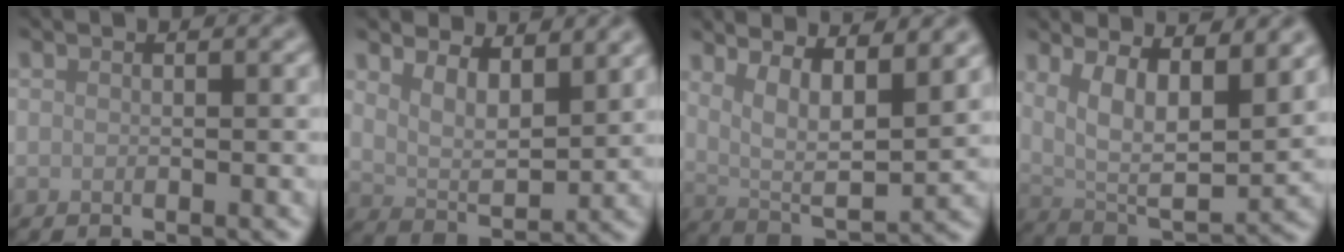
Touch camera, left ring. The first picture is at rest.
{"total": 4.8, "force": [3.2, 2.1, 2.9], "torque": [-0.059, -0.008, 0.053]}
{"total": 7.9, "force": [4.1, 2.4, 6.3], "torque": [-0.096, 0.000, 0.068]}
{"total": 10.6, "force": [4.8, 4.0, 8.5], "torque": [-0.135, 0.004, 0.076]}